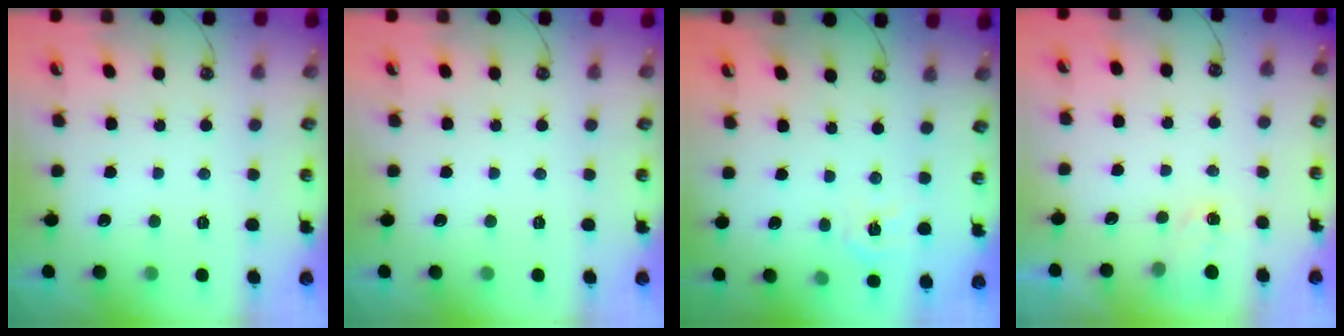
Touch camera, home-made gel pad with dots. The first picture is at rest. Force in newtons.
{"total": 0.0}
{"total": 5.5, "press": 5.5, "slide": 0.6}
{"total": 1.1, "press": 1.1, "slide": 0.3}